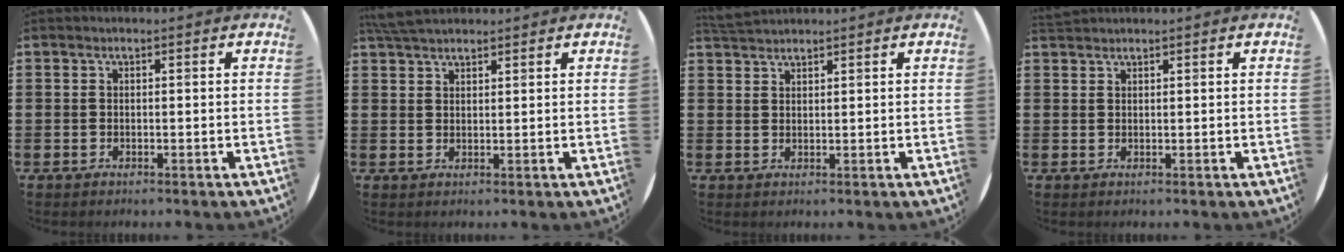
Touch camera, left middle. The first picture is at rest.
{"total": 3.7, "force": [3.3, 0.9, 1.3], "torque": [-0.032, 0.000, 0.063]}
{"total": 2.3, "force": [2.2, 0.3, 0.3], "torque": [-0.009, 0.001, 0.043]}
{"total": 0.9, "force": [0.9, 0.0, -0.1], "torque": [0.001, 0.000, 0.017]}